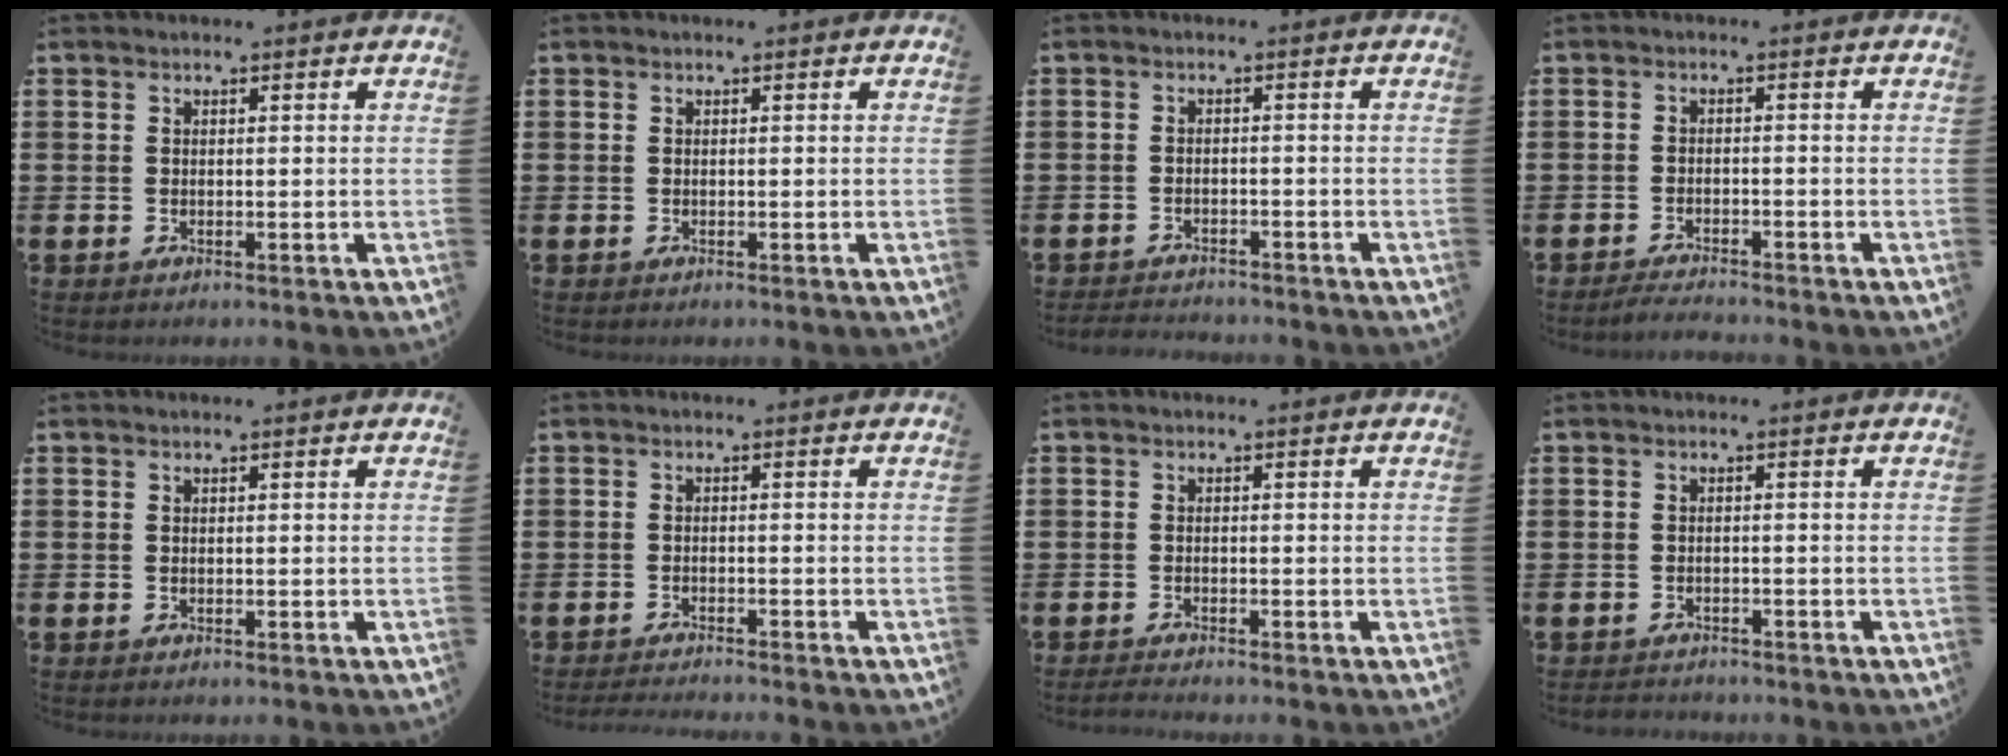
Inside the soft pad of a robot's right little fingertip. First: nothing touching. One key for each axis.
{"total": 0.0}
{"total": 1.9, "fx": -1.9, "fy": 0.0, "fz": -0.2, "tx": -0.002, "ty": 0.002, "tz": -0.040}
{"total": 1.8, "fx": -1.8, "fy": -0.1, "fz": 0.2, "tx": -0.006, "ty": 0.003, "tz": -0.035}
{"total": 0.0}
{"total": 1.3, "fx": -1.3, "fy": -0.2, "fz": 0.3, "tx": -0.004, "ty": 0.001, "tz": -0.025}
{"total": 0.9, "fx": -0.8, "fy": 0.0, "fz": 0.5, "tx": -0.008, "ty": -0.002, "tz": -0.016}
{"total": 1.0, "fx": -1.0, "fy": 0.1, "fz": -0.1, "tx": -0.001, "ty": 0.002, "tz": -0.023}